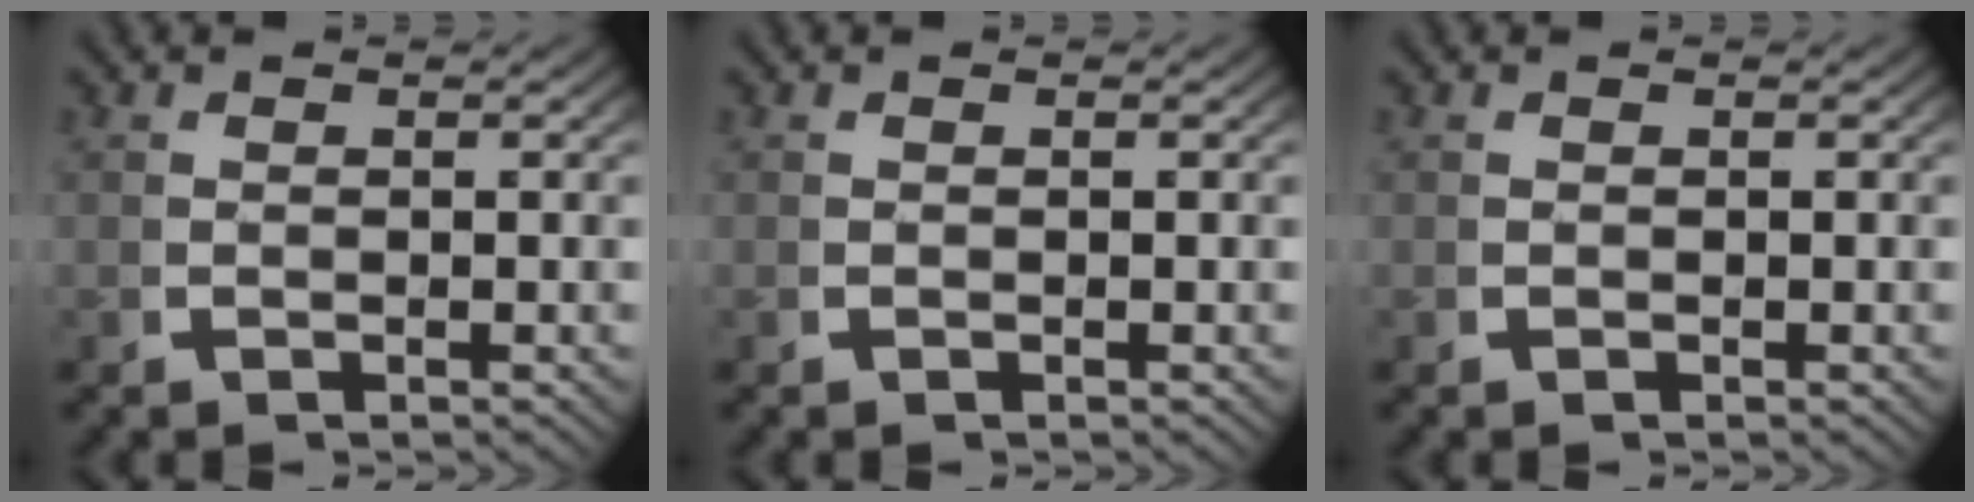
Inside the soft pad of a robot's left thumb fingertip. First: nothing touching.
{"total": 0.0}
{"total": 0.0}